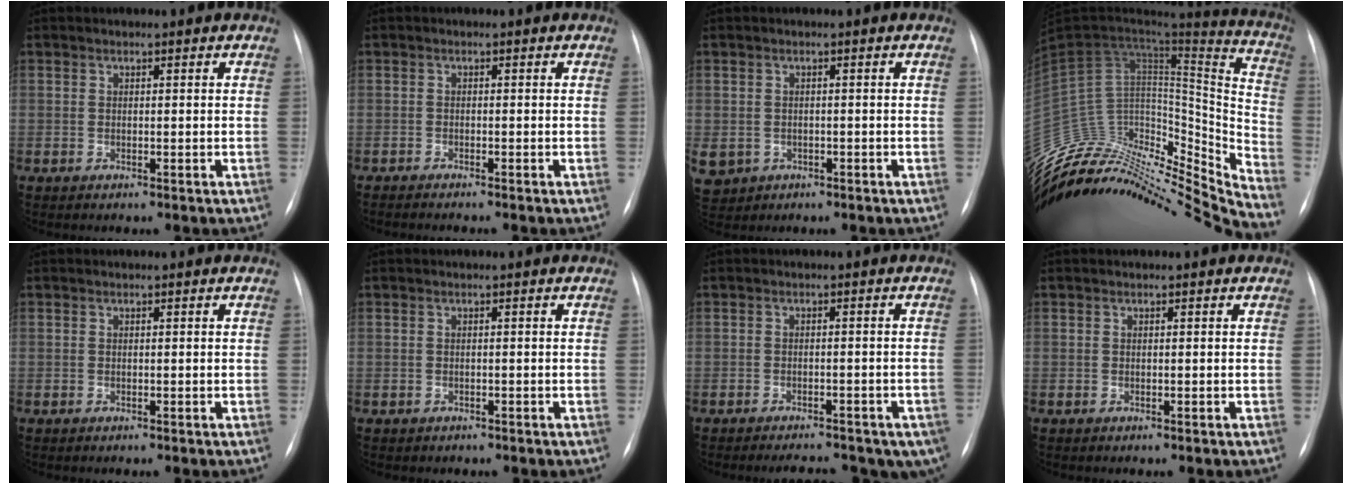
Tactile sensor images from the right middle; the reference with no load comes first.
{"total": 3.1, "force": [-2.7, 0.0, 1.5], "torque": [-0.025, -0.008, -0.034]}
{"total": 8.5, "force": [-3.4, 7.3, 2.8], "torque": [-0.093, 0.000, -0.039]}
{"total": 34.6, "force": [-32.2, 6.4, 10.8], "torque": [-0.157, 0.016, -0.477]}
{"total": 0.0}
{"total": 0.6, "force": [-0.4, 0.4, 0.1], "torque": [-0.013, 0.000, -0.002]}
{"total": 12.7, "force": [-9.5, 5.3, 6.6], "torque": [-0.083, 0.001, -0.101]}
{"total": 0.0}